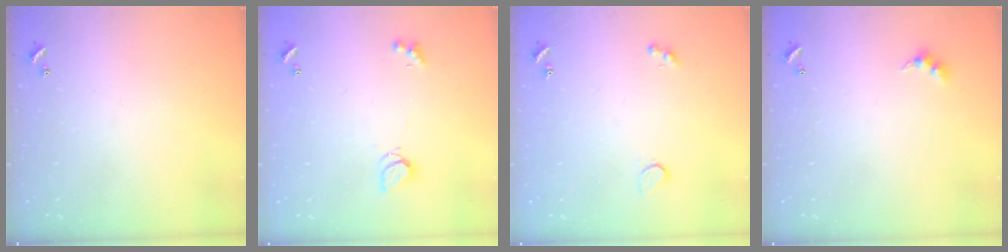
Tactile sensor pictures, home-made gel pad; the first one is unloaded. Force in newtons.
{"total": 2.0, "press": 1.9, "slide": 0.5}
{"total": 2.6, "press": 2.2, "slide": 1.2}
{"total": 3.0, "press": 2.9, "slide": 0.5}